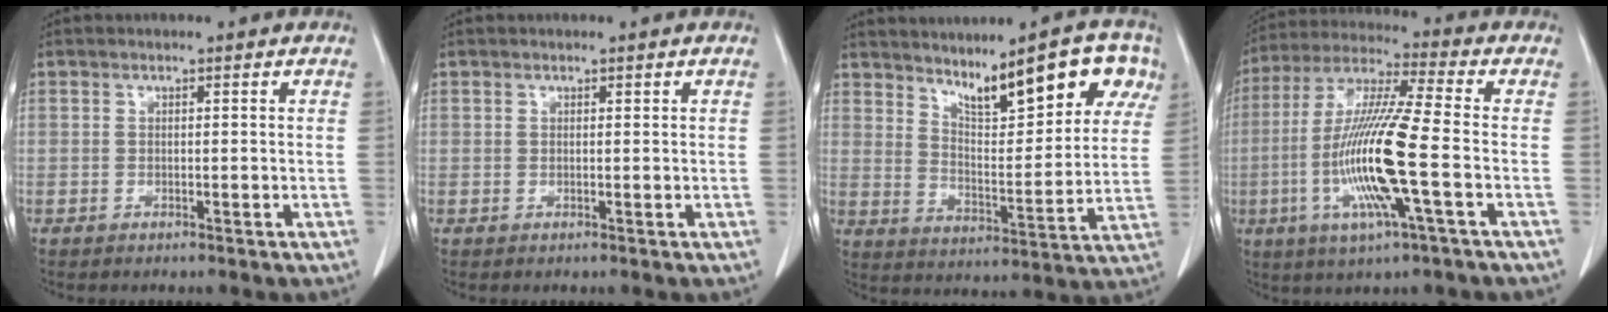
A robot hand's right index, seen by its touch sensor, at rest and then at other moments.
{"total": 0.0}
{"total": 16.4, "force": [9.4, 4.4, 12.7], "torque": [-0.184, 0.016, 0.149]}
{"total": 16.9, "force": [-3.8, 0.9, 16.4], "torque": [-0.343, -0.013, -0.078]}